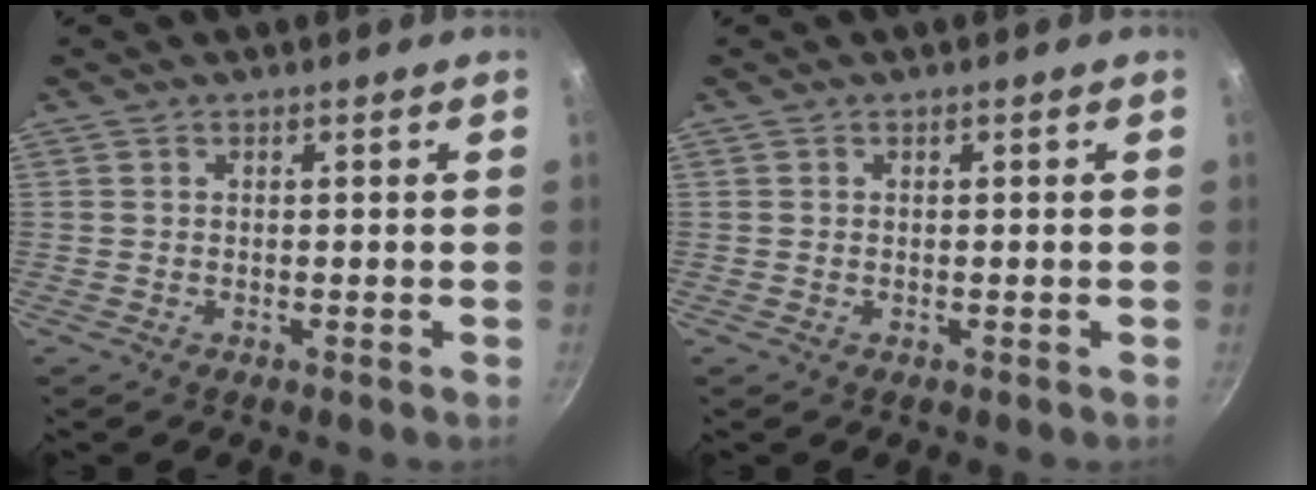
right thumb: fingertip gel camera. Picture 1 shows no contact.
{"total": 0.0}